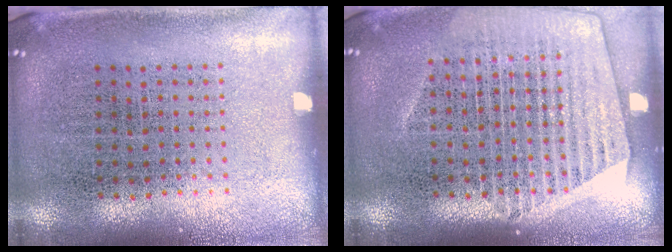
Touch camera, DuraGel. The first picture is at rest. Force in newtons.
{"total": 1.3, "press": 1.2, "slide": 0.5}